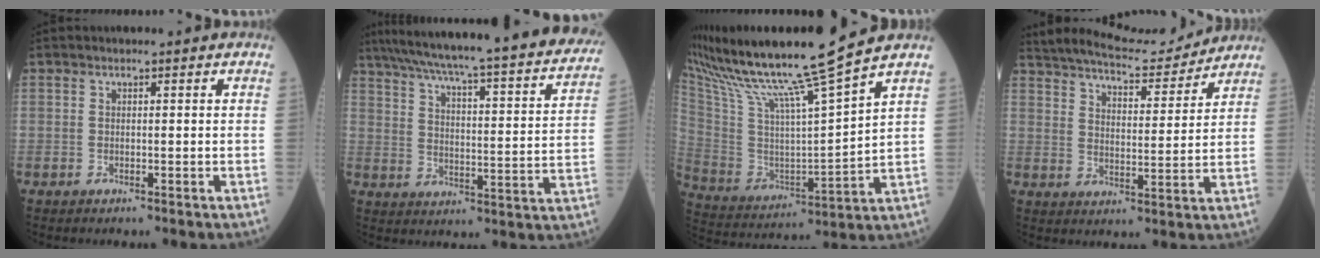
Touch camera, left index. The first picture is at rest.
{"total": 32.3, "force": [28.1, 2.8, 15.8], "torque": [-0.254, -0.060, 0.352]}
{"total": 18.4, "force": [15.4, -2.4, 9.7], "torque": [-0.190, -0.033, 0.279]}
{"total": 14.1, "force": [13.3, 1.7, 4.2], "torque": [-0.074, 0.005, 0.200]}